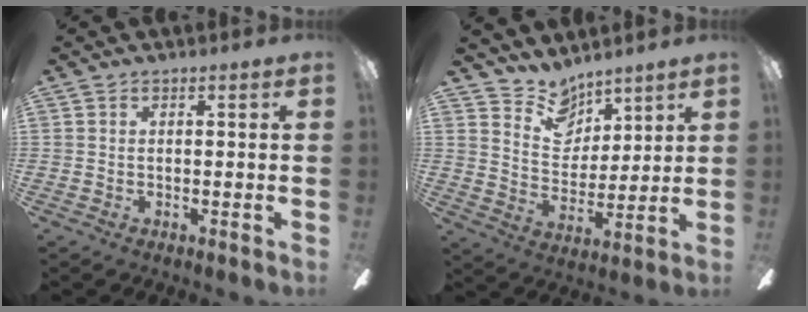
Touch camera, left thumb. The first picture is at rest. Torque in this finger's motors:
{"motor_torque": [-0.12, -0.31, 0.00, -0.10, 0.06]}